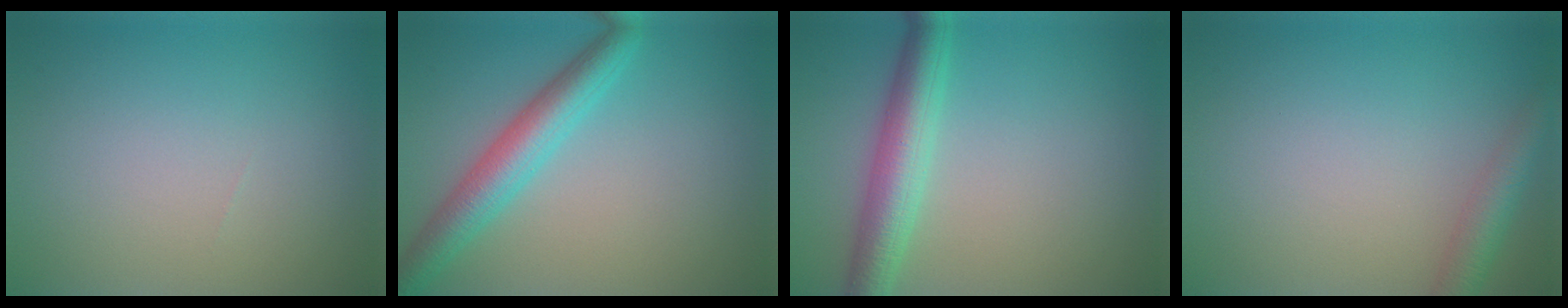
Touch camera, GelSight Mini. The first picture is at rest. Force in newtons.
{"total": 4.8, "press": 4.8, "slide": 0.2}
{"total": 4.9, "press": 4.9, "slide": 0.0}
{"total": 3.0, "press": 3.0, "slide": 0.1}